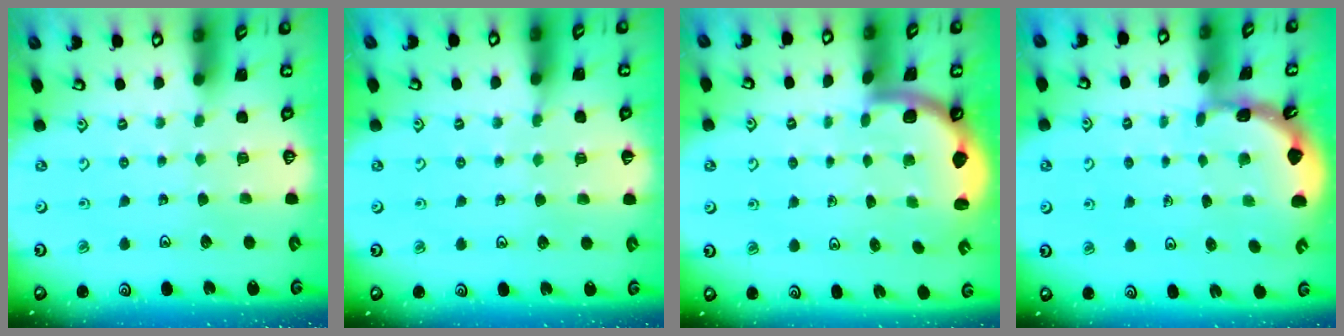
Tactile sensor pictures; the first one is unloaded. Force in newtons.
{"total": 5.0, "press": 5.0, "slide": 0.8}
{"total": 1.8, "press": 1.8, "slide": 0.1}
{"total": 1.8, "press": 1.8, "slide": 0.1}